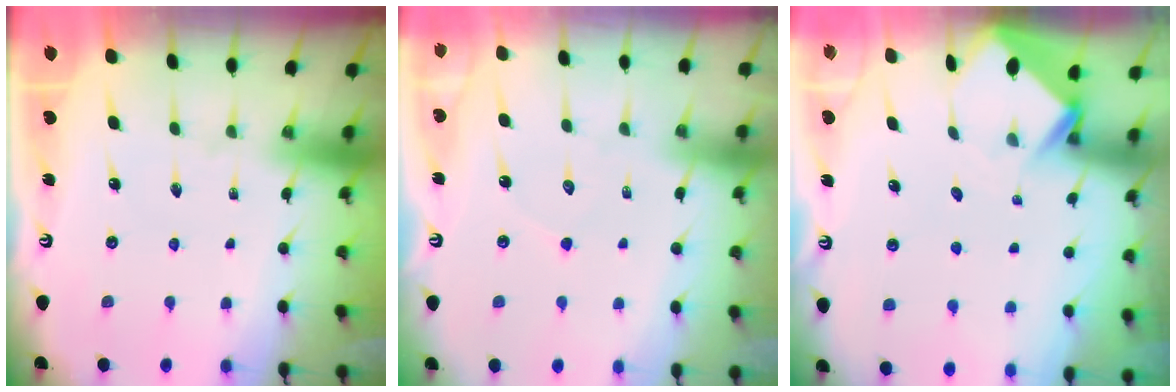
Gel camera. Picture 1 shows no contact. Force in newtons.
{"total": 4.3, "press": 4.3, "slide": 0.4}
{"total": 3.6, "press": 3.6, "slide": 0.3}